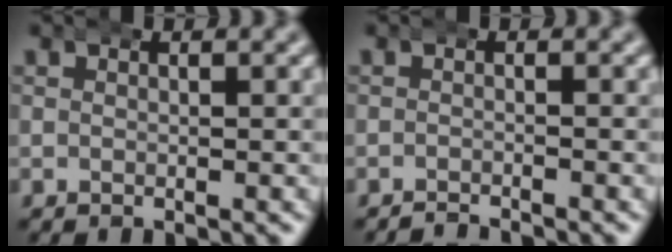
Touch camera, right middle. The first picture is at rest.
{"total": 2.0, "force": [-2.0, 0.1, 0.0], "torque": [-0.004, -0.009, -0.031]}